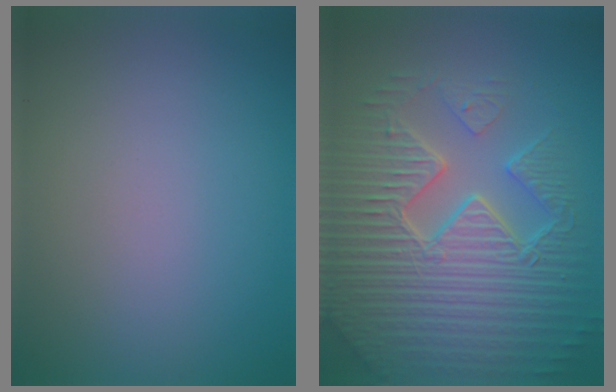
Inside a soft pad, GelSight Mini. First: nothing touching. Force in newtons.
{"total": 10.5, "press": 7.0, "slide": 7.8}